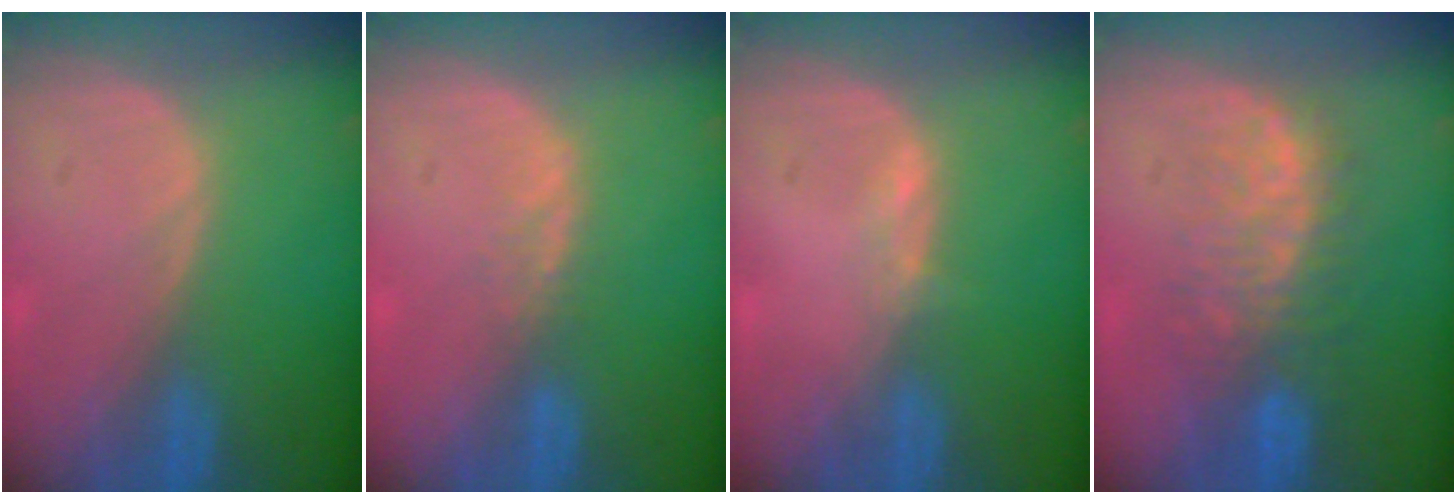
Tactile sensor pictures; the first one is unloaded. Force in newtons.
{"total": 1.4, "press": 1.4, "slide": 0.3}
{"total": 1.0, "press": 0.8, "slide": 0.5}
{"total": 8.3, "press": 7.9, "slide": 2.5}